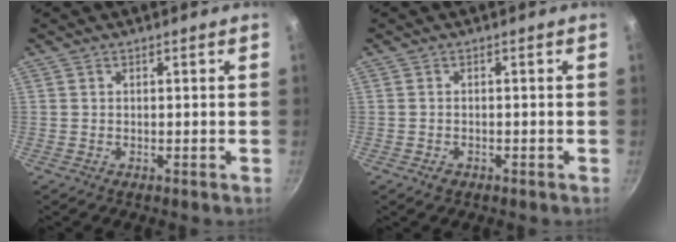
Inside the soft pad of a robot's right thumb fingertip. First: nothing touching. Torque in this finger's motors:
{"motor_torque": [0.74, -0.04, -0.19, -0.03, 0.00]}